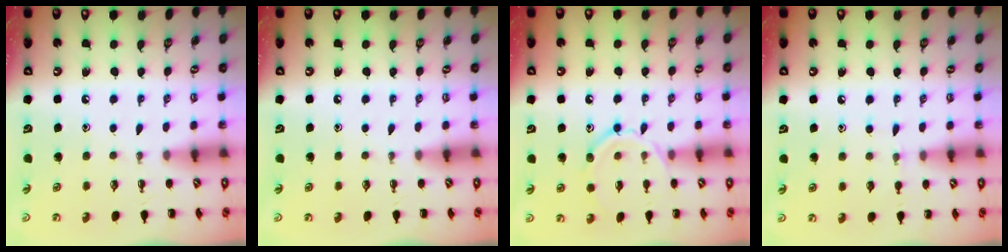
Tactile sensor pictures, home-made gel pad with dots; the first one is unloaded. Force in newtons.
{"total": 0.0}
{"total": 9.8, "press": 9.7, "slide": 0.8}
{"total": 3.7, "press": 3.5, "slide": 1.4}